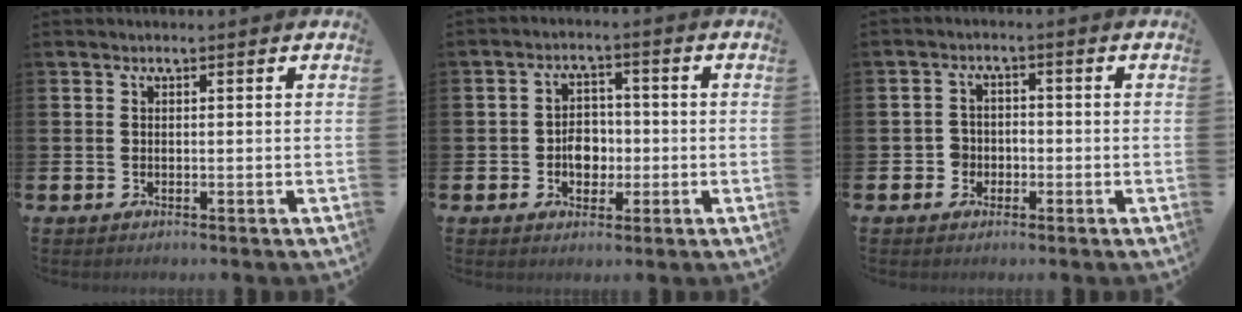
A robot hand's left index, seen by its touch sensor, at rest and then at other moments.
{"total": 4.1, "force": [-0.8, 3.2, 2.4], "torque": [-0.028, -0.001, -0.024]}
{"total": 2.6, "force": [-1.4, 2.1, 0.2], "torque": [-0.004, 0.004, -0.035]}